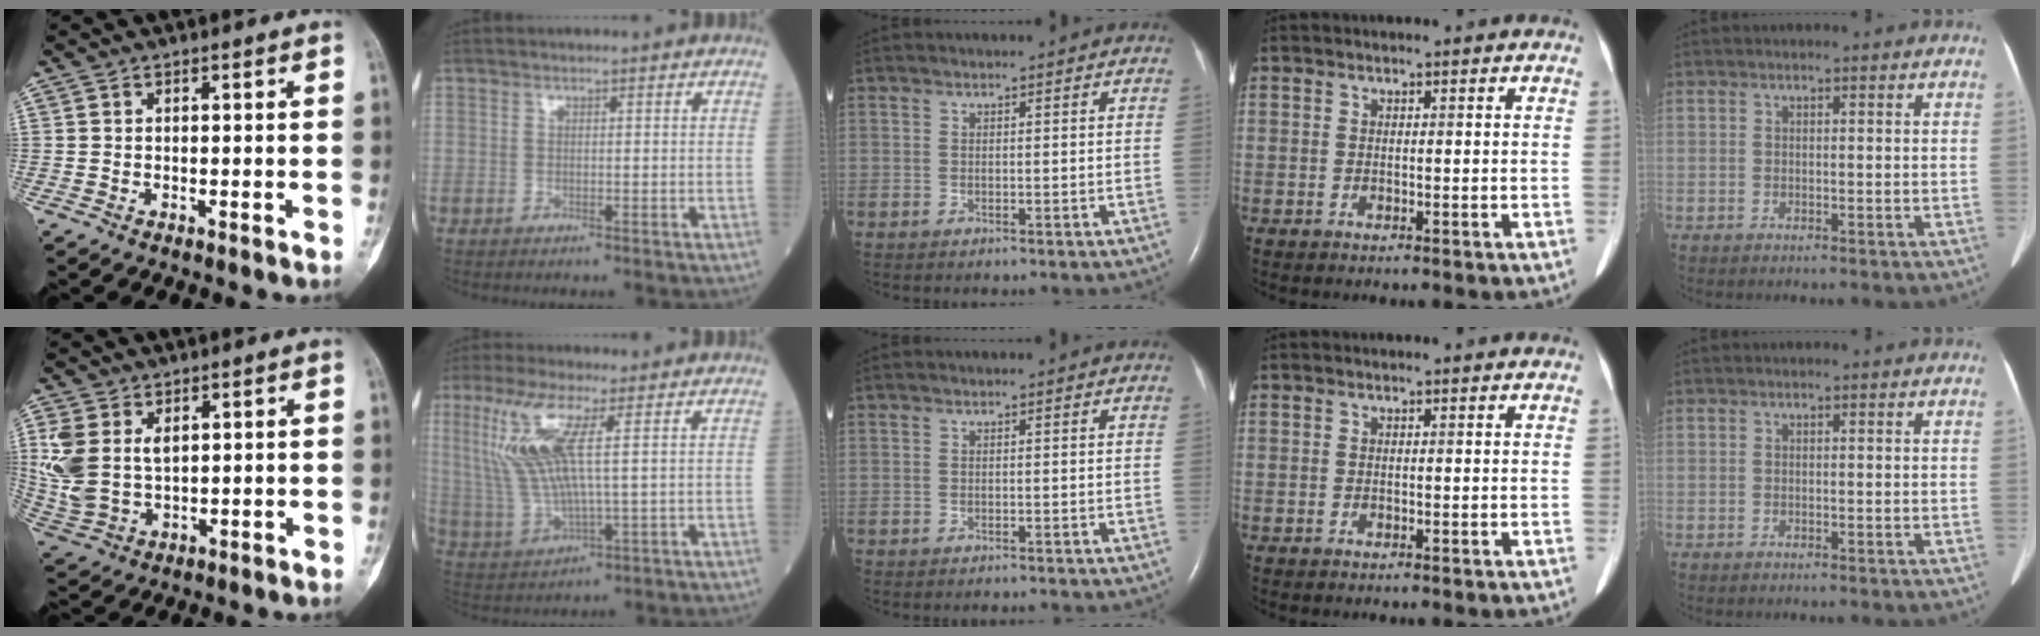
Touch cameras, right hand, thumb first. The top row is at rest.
{"thumb": {"total": 10.6, "force": [3.0, 7.0, 7.4], "torque": [-0.162, -0.007, 0.075]}, "index": {"total": 10.5, "force": [3.2, 1.3, 9.9], "torque": [-0.236, -0.001, 0.069]}, "middle": {"total": 2.5, "force": [-2.4, 0.2, 0.6], "torque": [-0.008, -0.005, -0.030]}}